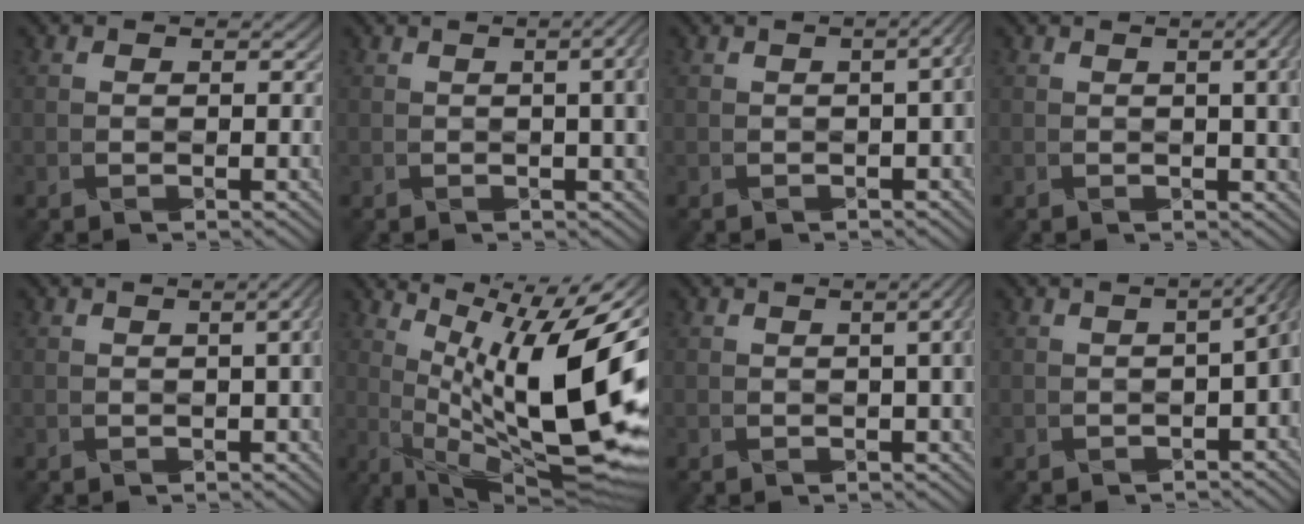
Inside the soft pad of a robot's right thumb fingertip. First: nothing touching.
{"total": 6.2, "force": [0.2, 1.8, 6.0], "torque": [-0.059, 0.017, 0.002]}
{"total": 3.7, "force": [-0.2, 0.8, 3.6], "torque": [-0.038, 0.010, 0.001]}
{"total": 5.1, "force": [0.5, 1.2, 4.9], "torque": [-0.055, 0.010, 0.011]}
{"total": 4.0, "force": [0.1, 0.9, 3.9], "torque": [-0.042, 0.012, 0.003]}
{"total": 18.3, "force": [2.7, 5.3, 17.3], "torque": [-0.269, 0.018, 0.068]}
{"total": 4.6, "force": [0.2, 1.1, 4.5], "torque": [-0.046, 0.014, 0.003]}
{"total": 4.3, "force": [-1.2, 1.1, 4.0], "torque": [-0.048, 0.000, -0.015]}